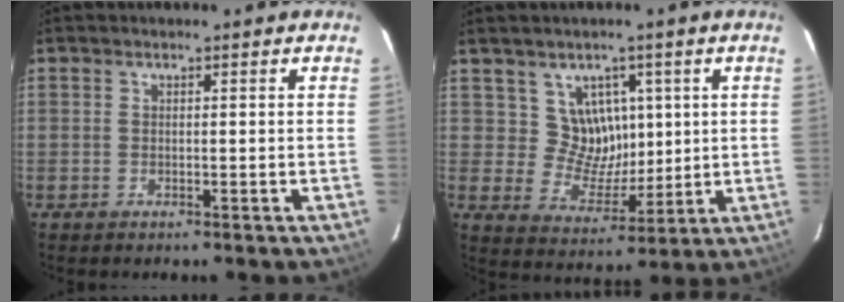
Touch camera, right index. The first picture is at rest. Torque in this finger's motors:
{"motor_torque": [-0.10, 0.10, 0.04, 0.00]}